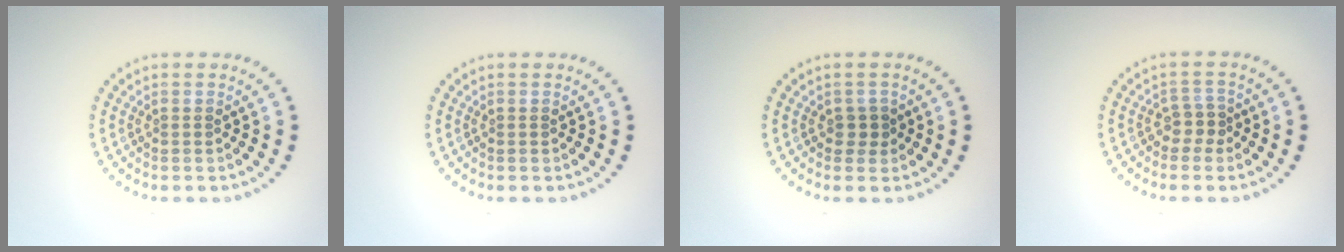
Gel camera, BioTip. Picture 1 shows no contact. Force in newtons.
{"total": 0.0}
{"total": 1.2, "press": 1.1, "slide": 0.5}
{"total": 1.6, "press": 1.2, "slide": 1.0}